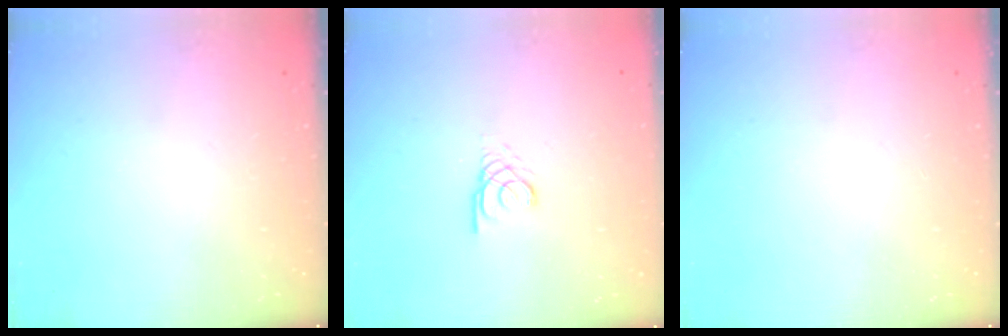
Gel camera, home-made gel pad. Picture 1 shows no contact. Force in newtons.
{"total": 2.4, "press": 2.4, "slide": 0.3}
{"total": 0.0}